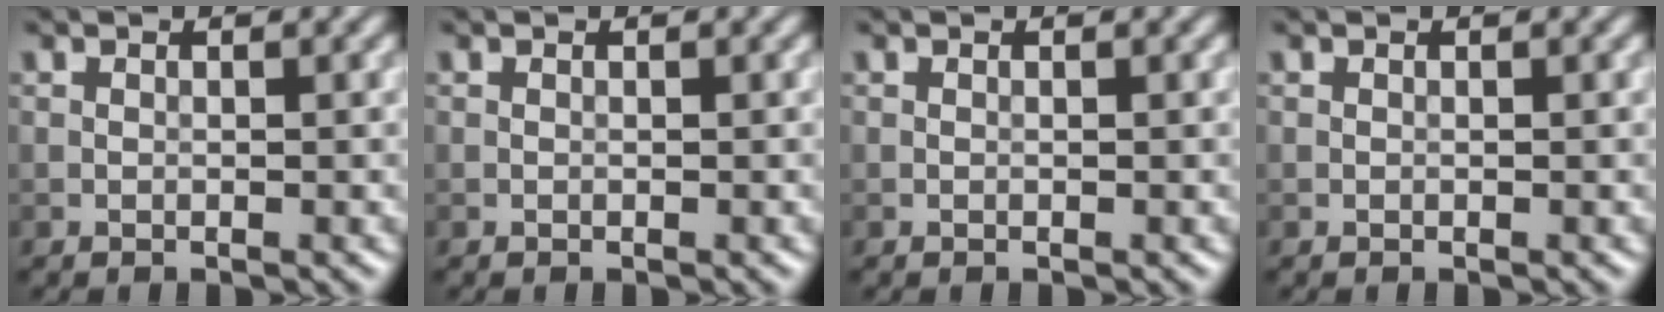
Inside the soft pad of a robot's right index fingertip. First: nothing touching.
{"total": 0.0}
{"total": 0.0}
{"total": 0.0}